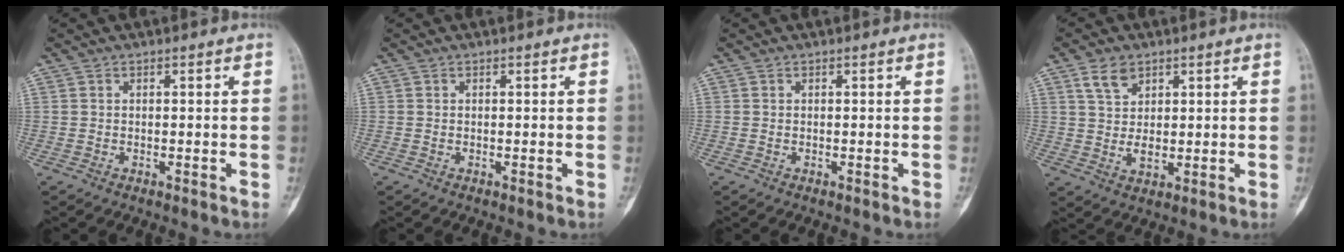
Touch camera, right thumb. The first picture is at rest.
{"total": 0.0}
{"total": 0.0}
{"total": 6.2, "force": [3.2, 4.1, 3.4], "torque": [-0.049, -0.021, 0.065]}